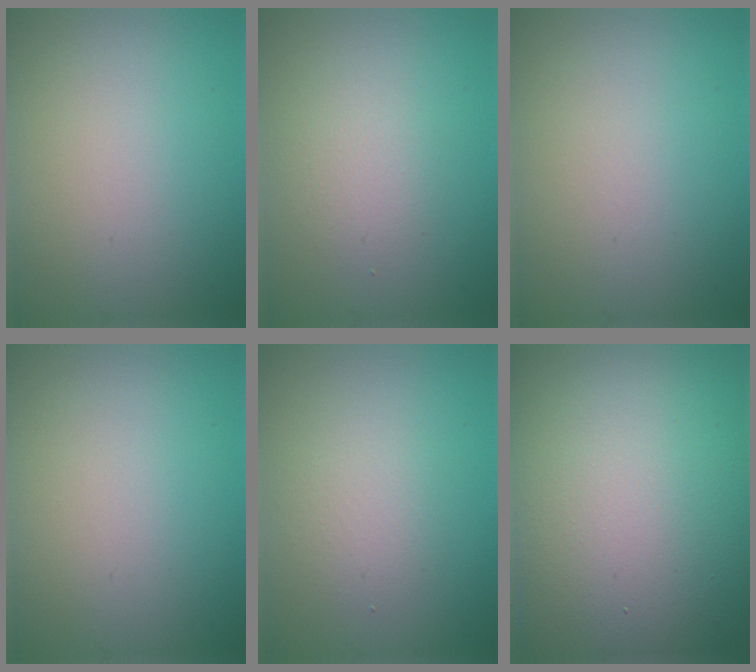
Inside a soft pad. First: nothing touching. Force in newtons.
{"total": 2.0, "press": 2.0, "slide": 0.2}
{"total": 0.0}
{"total": 0.0}
{"total": 2.2, "press": 2.2, "slide": 0.1}
{"total": 21.1, "press": 21.1, "slide": 0.8}